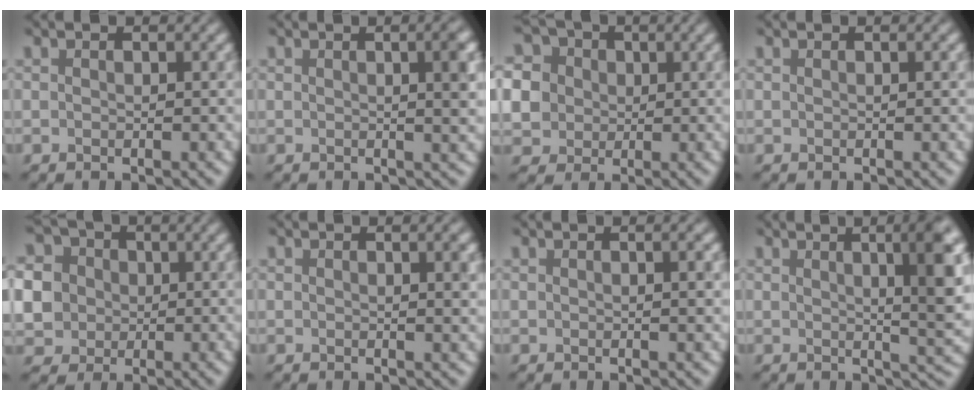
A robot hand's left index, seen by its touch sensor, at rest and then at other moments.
{"total": 3.9, "force": [0.4, 1.1, 3.7], "torque": [-0.038, 0.007, 0.003]}
{"total": 8.0, "force": [0.8, 7.5, 2.7], "torque": [-0.080, 0.026, 0.002]}
{"total": 0.0}
{"total": 8.5, "force": [-0.1, 8.1, 2.7], "torque": [-0.086, 0.016, -0.017]}
{"total": 1.7, "force": [0.3, 0.4, 1.7], "torque": [-0.019, 0.001, 0.003]}
{"total": 1.7, "force": [0.3, 0.3, 1.6], "torque": [-0.019, 0.002, 0.005]}
{"total": 8.6, "force": [1.5, 2.4, 8.1], "torque": [-0.076, 0.013, 0.017]}